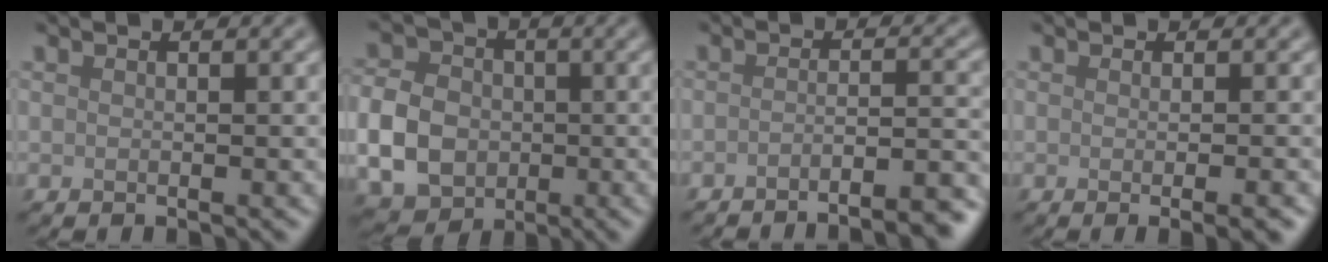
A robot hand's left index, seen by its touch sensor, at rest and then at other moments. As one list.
[{"total": 6.4, "force": [-1.3, 5.2, 3.5], "torque": [-0.075, 0.002, -0.038]}, {"total": 5.9, "force": [-4.2, 1.3, 3.9], "torque": [-0.040, 0.011, -0.057]}, {"total": 3.3, "force": [-0.6, 1.0, 3.1], "torque": [-0.020, 0.000, -0.006]}]